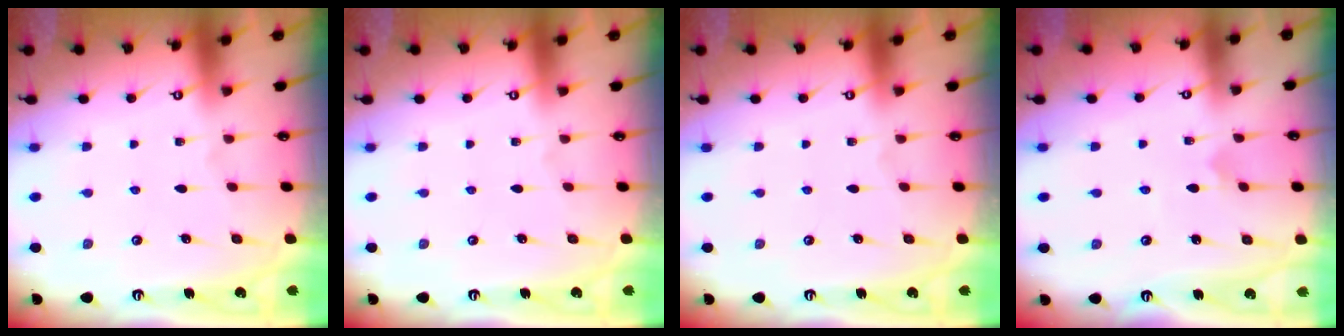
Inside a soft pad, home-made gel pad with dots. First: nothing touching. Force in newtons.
{"total": 0.0}
{"total": 0.0}
{"total": 2.5, "press": 2.5, "slide": 0.1}